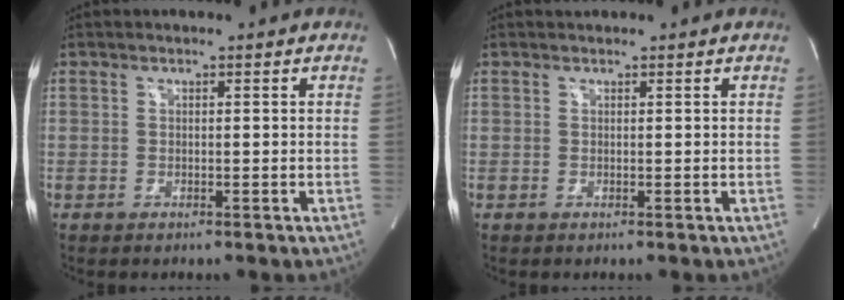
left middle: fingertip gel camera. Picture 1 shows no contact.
{"total": 0.5, "force": [0.5, 0.1, 0.0], "torque": [-0.009, 0.011, 0.012]}